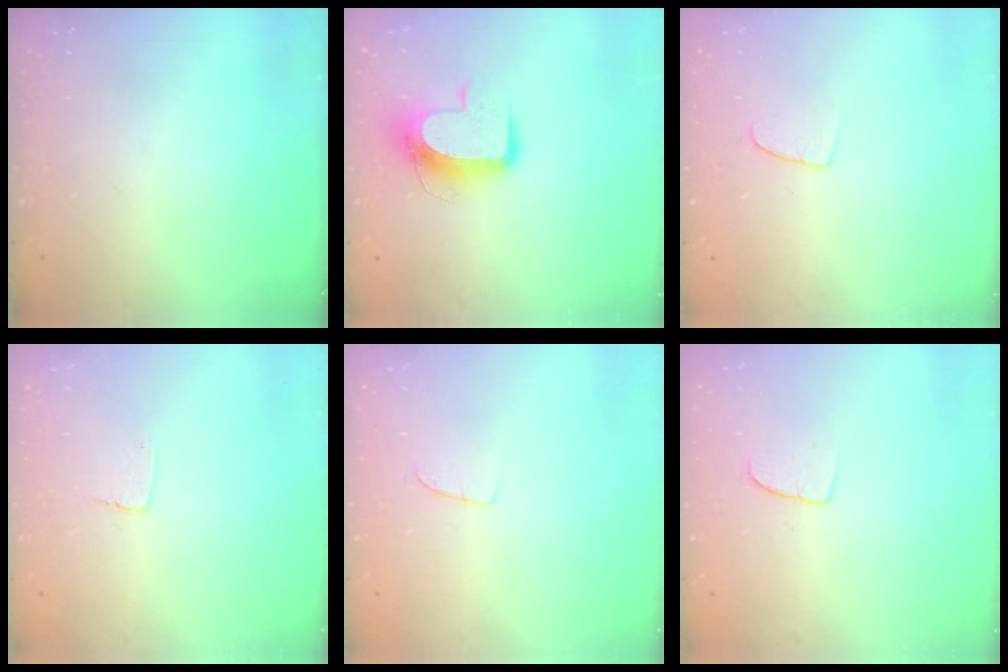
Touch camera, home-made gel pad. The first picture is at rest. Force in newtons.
{"total": 10.8, "press": 10.8, "slide": 1.0}
{"total": 5.8, "press": 5.8, "slide": 0.4}
{"total": 2.7, "press": 2.7, "slide": 0.2}
{"total": 2.5, "press": 2.5, "slide": 0.1}
{"total": 6.4, "press": 6.4, "slide": 0.5}